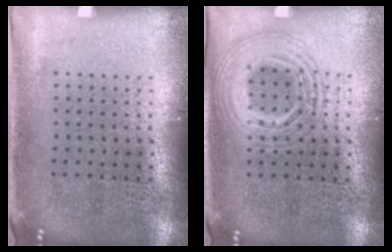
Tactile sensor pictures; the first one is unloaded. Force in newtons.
{"total": 2.6, "press": 2.6, "slide": 0.2}